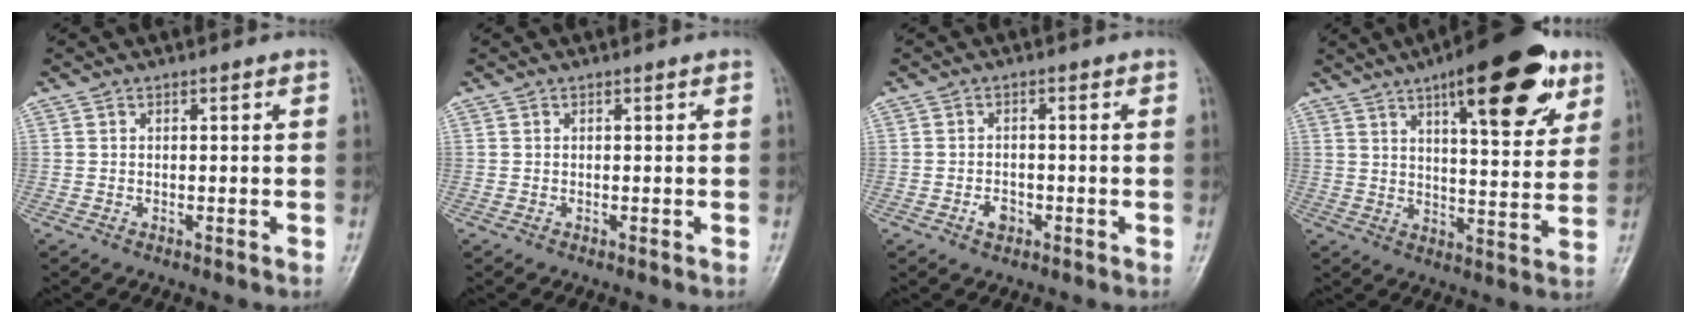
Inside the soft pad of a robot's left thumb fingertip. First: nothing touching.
{"total": 0.0}
{"total": 2.6, "force": [-1.2, 1.8, 1.4], "torque": [-0.015, 0.006, -0.020]}
{"total": 19.4, "force": [10.4, 6.6, 15.0], "torque": [-0.181, -0.035, 0.148]}